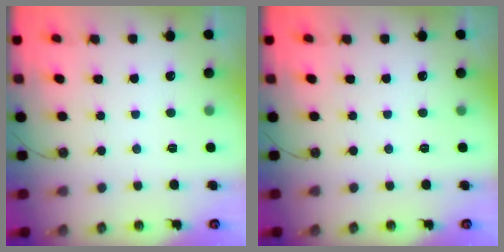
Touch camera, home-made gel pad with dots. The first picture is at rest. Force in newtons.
{"total": 0.0}